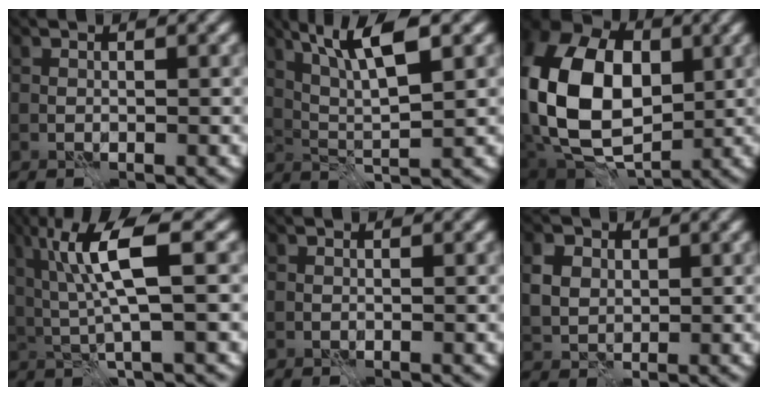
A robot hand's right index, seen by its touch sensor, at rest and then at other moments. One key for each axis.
{"total": 6.4, "fx": 2.8, "fy": 1.4, "fz": 5.6, "tx": -0.110, "ty": 0.006, "tz": 0.054}
{"total": 15.0, "fx": 0.8, "fy": 10.4, "fz": 10.8, "tx": -0.226, "ty": 0.012, "tz": -0.001}
{"total": 6.9, "fx": 1.6, "fy": 1.2, "fz": 6.6, "tx": -0.136, "ty": 0.004, "tz": 0.032}
{"total": 0.0}
{"total": 3.6, "fx": 1.1, "fy": 2.9, "fz": 1.9, "tx": -0.048, "ty": 0.006, "tz": 0.023}